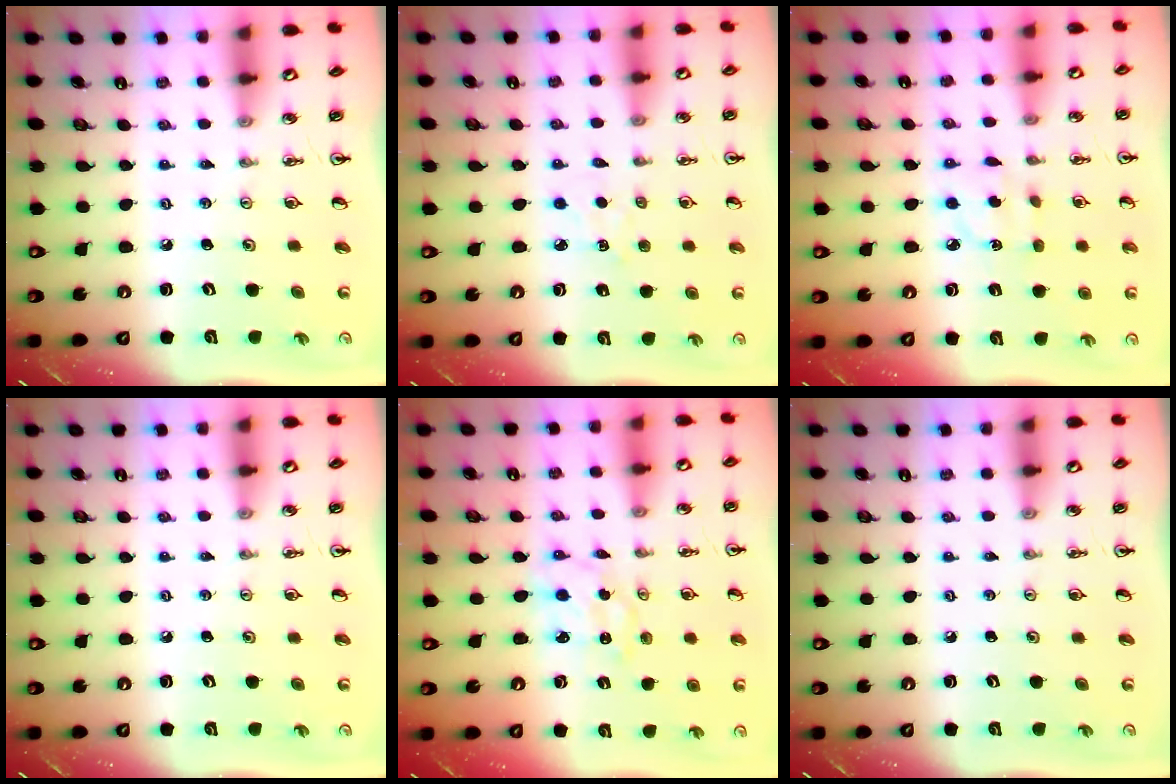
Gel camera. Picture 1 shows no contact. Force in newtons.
{"total": 3.5, "press": 3.4, "slide": 0.4}
{"total": 3.2, "press": 3.2, "slide": 0.3}
{"total": 0.0}
{"total": 1.7, "press": 1.7, "slide": 0.1}
{"total": 0.0}